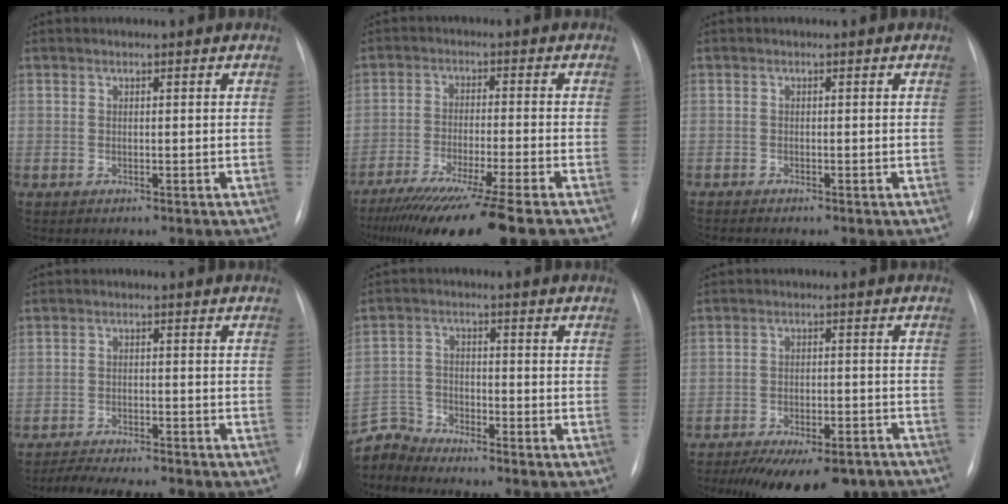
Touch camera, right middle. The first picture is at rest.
{"total": 16.2, "force": [-12.5, -0.9, 10.2], "torque": [-0.161, -0.053, -0.197]}
{"total": 0.5, "force": [-0.5, -0.2, 0.1], "torque": [-0.001, -0.003, -0.010]}
{"total": 9.5, "force": [-8.3, 1.8, 4.1], "torque": [-0.066, -0.007, -0.118]}
{"total": 5.4, "force": [-5.3, 0.1, -1.2], "torque": [0.019, 0.001, -0.105]}
{"total": 15.5, "force": [-12.0, 6.0, 7.7], "torque": [-0.123, -0.005, -0.158]}